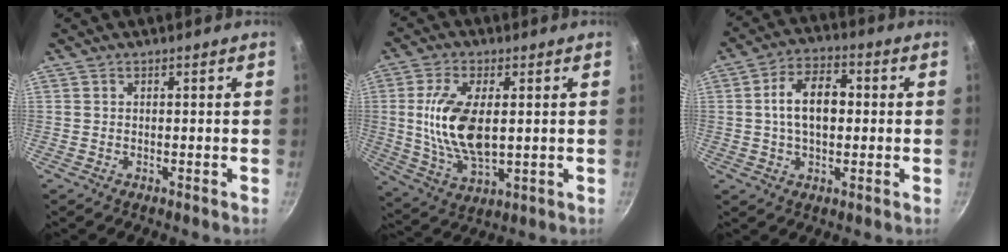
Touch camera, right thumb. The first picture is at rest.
{"total": 13.9, "force": [1.4, 6.8, 12.0], "torque": [-0.227, -0.007, 0.031]}
{"total": 10.4, "force": [0.7, 6.3, 8.2], "torque": [-0.121, 0.024, 0.003]}